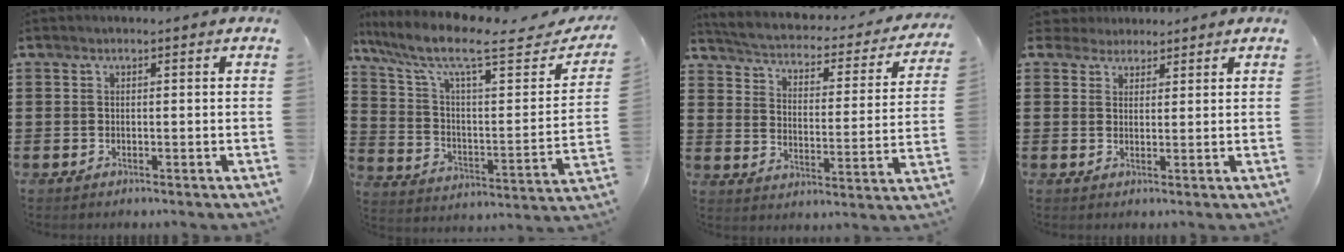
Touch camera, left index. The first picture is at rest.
{"total": 11.1, "force": [7.9, 2.4, 7.4], "torque": [-0.156, -0.048, 0.127]}
{"total": 2.4, "force": [2.2, 0.3, 0.9], "torque": [-0.036, -0.027, 0.026]}
{"total": 2.5, "force": [2.1, 1.4, 0.0], "torque": [-0.010, 0.010, 0.040]}